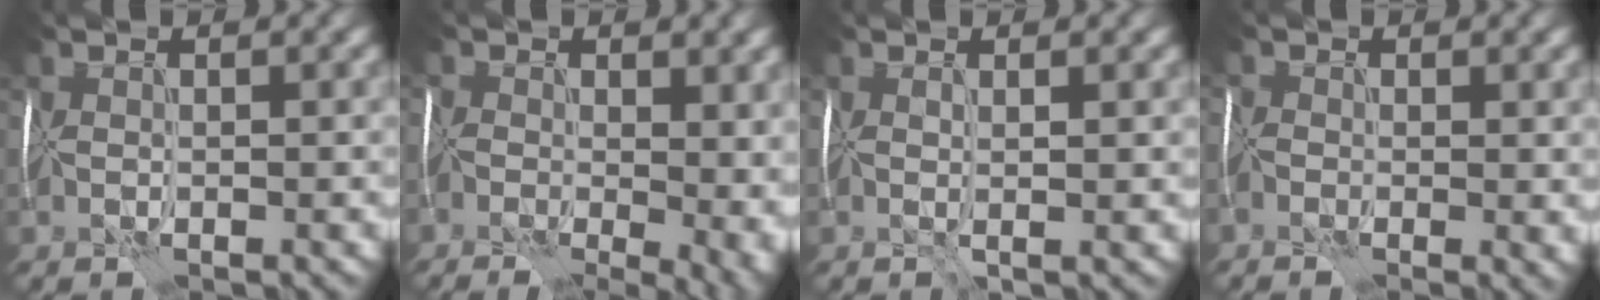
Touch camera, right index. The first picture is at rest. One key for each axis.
{"total": 13.2, "fx": -3.3, "fy": 7.4, "fz": 10.5, "tx": -0.150, "ty": 0.005, "tz": -0.015}
{"total": 0.9, "fx": 0.3, "fy": -0.1, "fz": 0.8, "tx": -0.018, "ty": -0.001, "tz": 0.007}
{"total": 4.1, "fx": -1.2, "fy": 2.2, "fz": 3.2, "tx": -0.078, "ty": -0.001, "tz": -0.011}